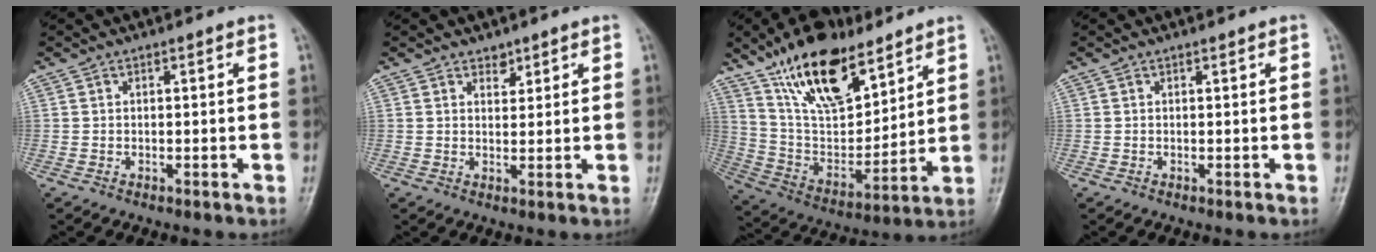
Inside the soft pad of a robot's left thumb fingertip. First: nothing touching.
{"total": 2.2, "force": [1.7, 1.3, 0.5], "torque": [0.008, -0.011, 0.024]}
{"total": 20.1, "force": [13.1, 8.8, 12.5], "torque": [-0.174, -0.060, 0.246]}
{"total": 0.0}